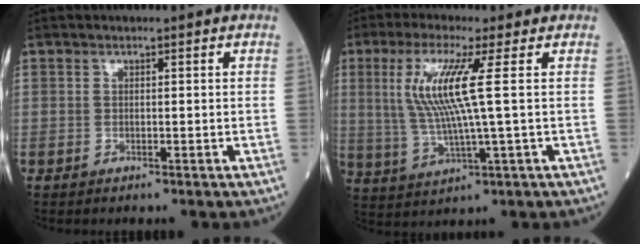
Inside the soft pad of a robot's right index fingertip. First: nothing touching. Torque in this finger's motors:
{"motor_torque": [0.18, 0.01, 0.19, 0.16]}